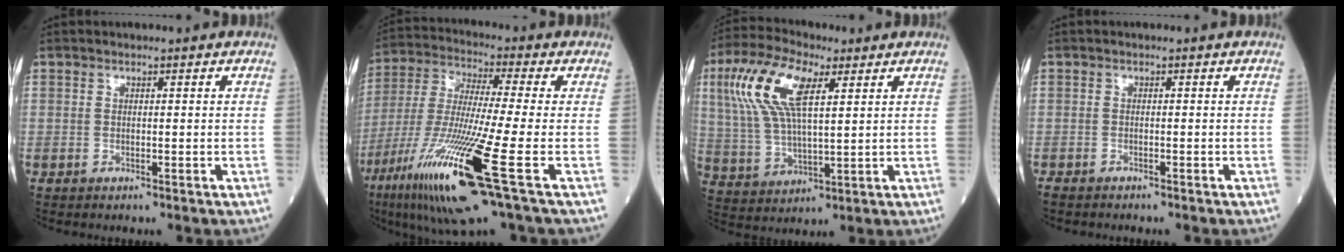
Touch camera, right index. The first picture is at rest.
{"total": 18.7, "force": [-7.9, -0.1, 17.0], "torque": [-0.352, -0.047, -0.151]}
{"total": 13.1, "force": [5.0, 4.3, 11.3], "torque": [-0.254, 0.023, 0.099]}
{"total": 2.4, "force": [-2.2, 0.6, 0.8], "torque": [-0.013, -0.004, -0.033]}